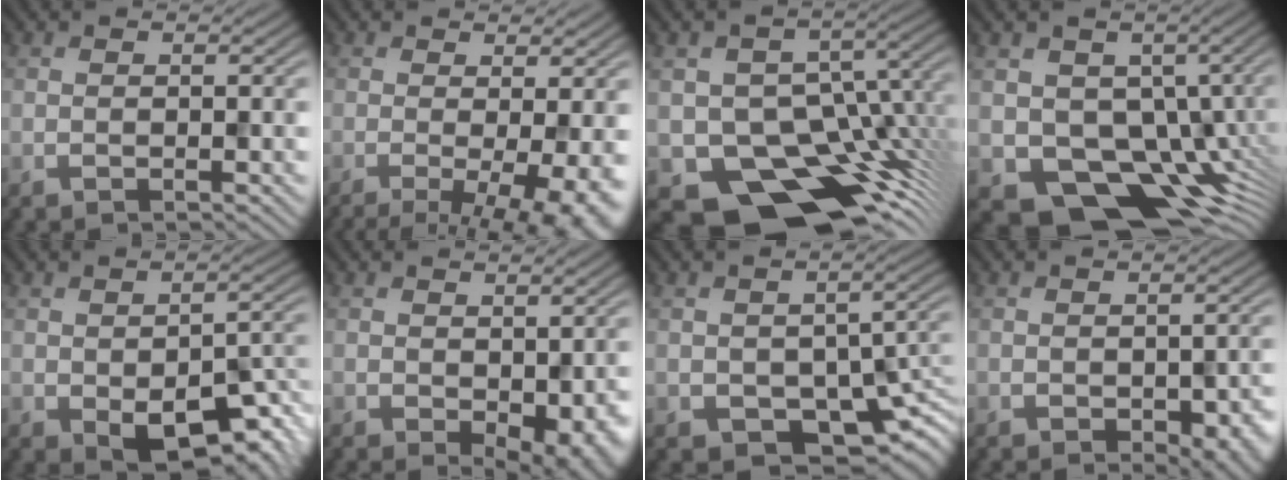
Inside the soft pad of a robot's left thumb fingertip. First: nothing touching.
{"total": 8.5, "force": [-2.5, 2.7, 7.7], "torque": [-0.093, -0.005, -0.016]}
{"total": 13.6, "force": [-6.5, 9.6, 7.1], "torque": [-0.104, -0.037, -0.086]}
{"total": 10.4, "force": [-1.8, 8.5, 5.7], "torque": [-0.083, -0.044, -0.015]}
{"total": 8.0, "force": [-3.6, 3.9, 6.0], "torque": [-0.092, -0.022, -0.035]}
{"total": 4.1, "force": [-1.5, 2.3, 3.1], "torque": [-0.040, -0.024, 0.006]}
{"total": 8.1, "force": [-3.9, 5.1, 5.0], "torque": [-0.069, -0.038, -0.044]}
{"total": 6.0, "force": [-3.2, 2.7, 4.3], "torque": [-0.049, -0.028, -0.010]}